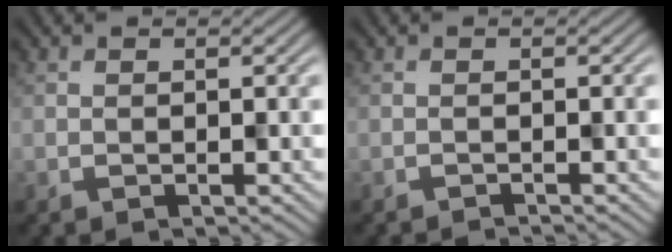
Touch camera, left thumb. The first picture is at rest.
{"total": 1.1, "force": [-1.1, -0.1, 0.1], "torque": [0.003, 0.001, -0.020]}